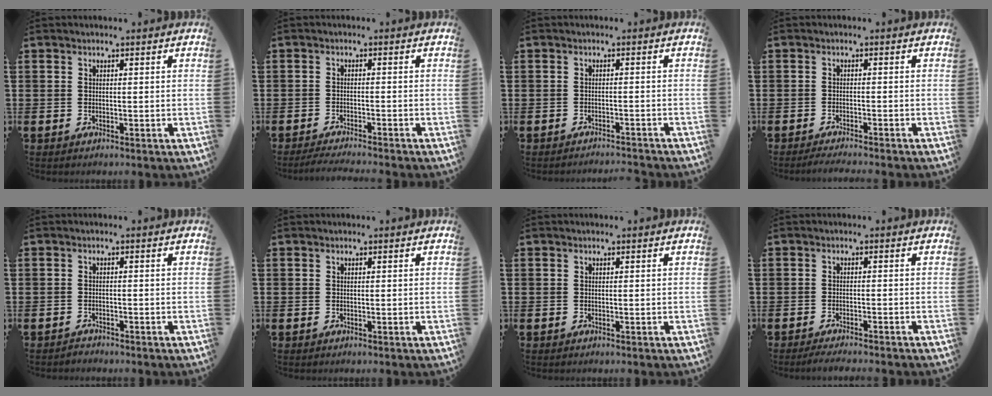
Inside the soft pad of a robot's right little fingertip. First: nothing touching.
{"total": 1.7, "force": [-1.6, -0.1, 0.7], "torque": [-0.010, 0.003, -0.031]}
{"total": 1.3, "force": [-1.3, -0.2, -0.1], "torque": [-0.001, 0.004, -0.028]}
{"total": 1.4, "force": [-1.3, -0.2, 0.6], "torque": [-0.008, -0.001, -0.024]}
{"total": 0.9, "force": [-0.9, 0.1, -0.1], "torque": [-0.001, 0.001, -0.020]}
{"total": 0.0}
{"total": 0.0}
{"total": 1.5, "force": [-1.4, -0.1, 0.7], "torque": [-0.010, -0.001, -0.026]}